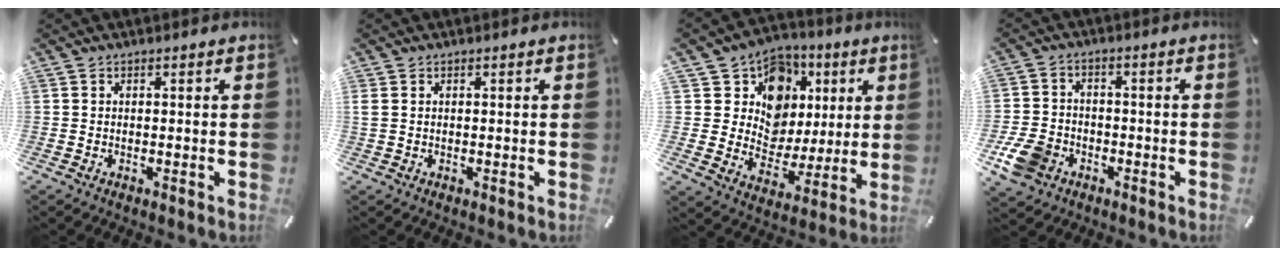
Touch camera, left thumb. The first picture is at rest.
{"total": 0.7, "force": [0.2, 0.3, 0.6], "torque": [-0.012, 0.002, 0.003]}
{"total": 13.5, "force": [4.4, 12.2, 3.7], "torque": [-0.057, -0.033, 0.091]}
{"total": 8.4, "force": [-3.8, 6.6, 3.7], "torque": [-0.093, 0.023, -0.071]}